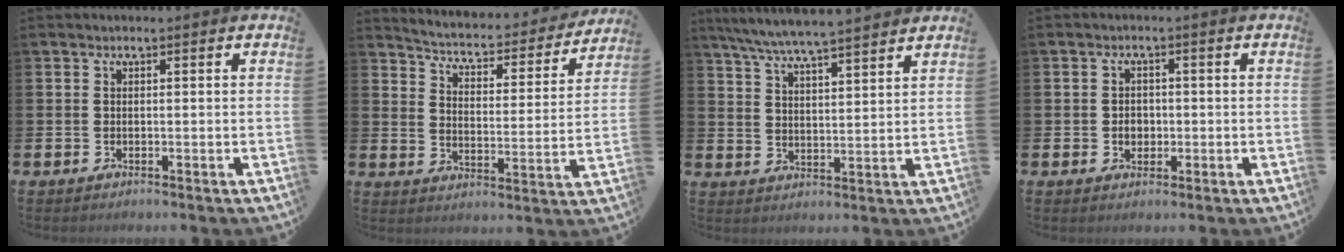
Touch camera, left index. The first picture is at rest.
{"total": 4.3, "force": [4.1, 1.1, 1.0], "torque": [-0.045, -0.038, 0.060]}
{"total": 6.9, "force": [6.6, -0.1, 2.0], "torque": [-0.060, -0.038, 0.117]}
{"total": 2.1, "force": [-0.2, 1.7, 1.1], "torque": [-0.002, -0.003, -0.011]}